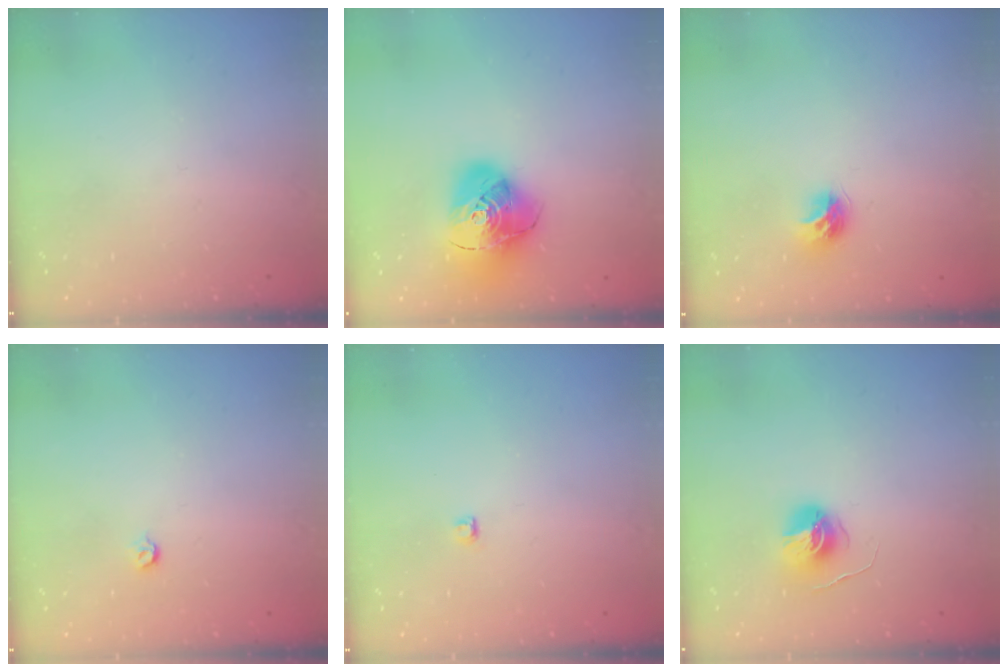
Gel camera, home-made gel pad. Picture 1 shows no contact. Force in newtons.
{"total": 17.5, "press": 17.3, "slide": 2.1}
{"total": 7.8, "press": 7.8, "slide": 0.4}
{"total": 3.6, "press": 3.6, "slide": 0.7}
{"total": 2.8, "press": 2.7, "slide": 0.3}
{"total": 6.7, "press": 6.7, "slide": 0.4}